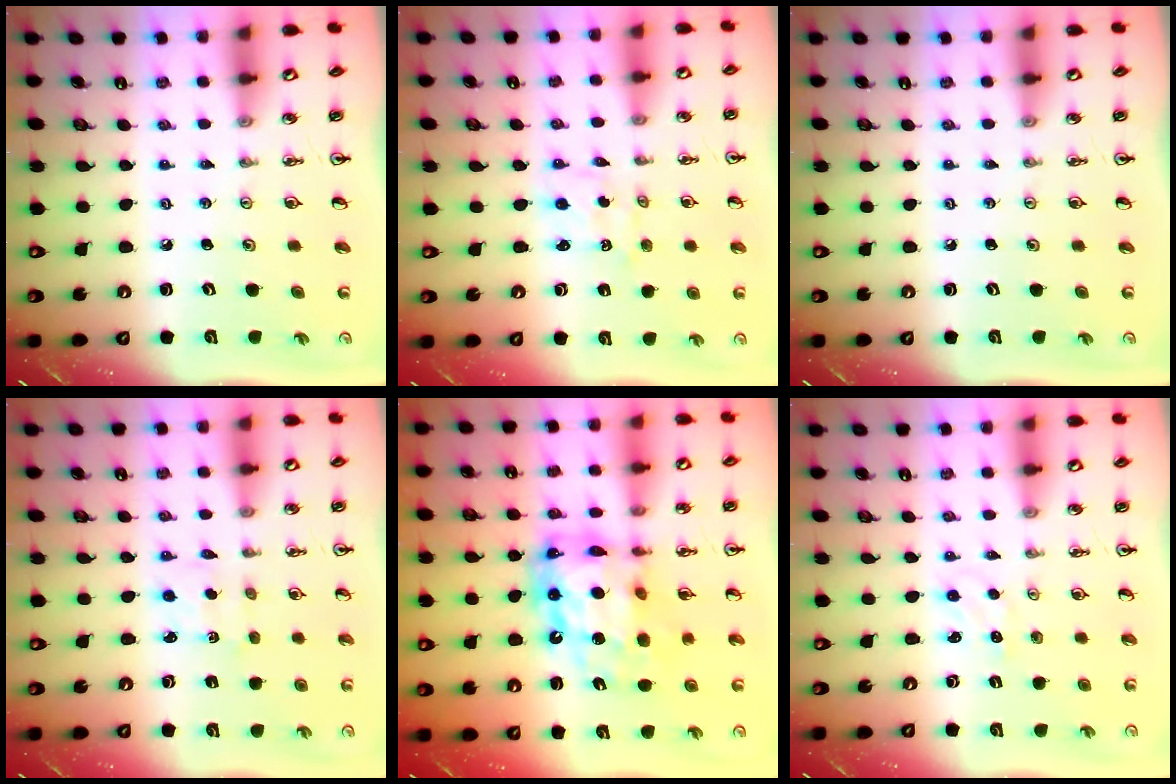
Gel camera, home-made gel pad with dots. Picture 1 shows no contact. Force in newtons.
{"total": 1.1, "press": 0.7, "slide": 0.8}
{"total": 0.0}
{"total": 2.1, "press": 2.0, "slide": 0.6}
{"total": 16.7, "press": 16.6, "slide": 1.8}
{"total": 1.5, "press": 1.4, "slide": 0.3}